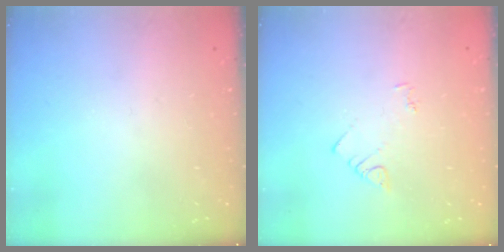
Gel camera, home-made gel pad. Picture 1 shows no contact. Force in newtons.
{"total": 2.9, "press": 2.9, "slide": 0.3}